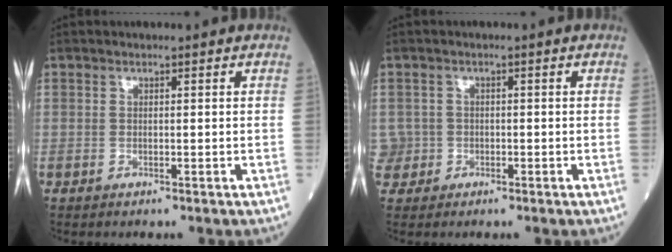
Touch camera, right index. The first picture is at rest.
{"total": 2.7, "force": [-0.5, 2.7, -0.2], "torque": [0.013, 0.010, -0.011]}